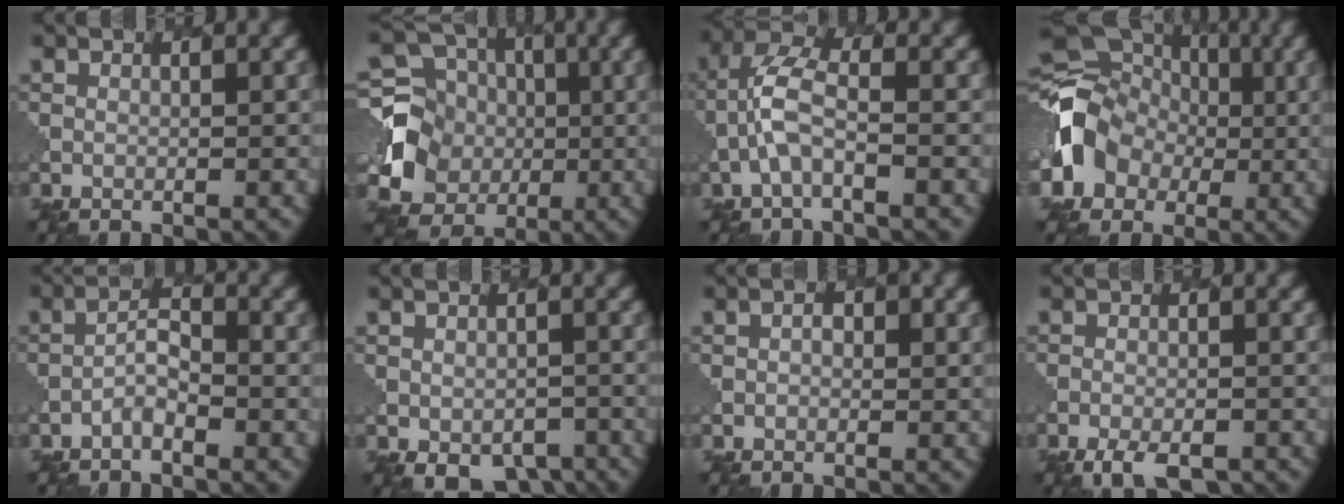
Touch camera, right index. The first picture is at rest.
{"total": 7.9, "force": [-0.4, 7.2, 3.2], "torque": [-0.071, -0.012, -0.013]}
{"total": 3.5, "force": [-1.2, 1.2, 3.0], "torque": [-0.071, 0.011, -0.031]}
{"total": 9.6, "force": [-1.1, 8.6, 4.2], "torque": [-0.066, -0.003, -0.050]}
{"total": 1.5, "force": [-1.2, 0.4, 0.9], "torque": [-0.020, 0.006, -0.026]}
{"total": 4.8, "force": [-2.5, 2.9, 2.8], "torque": [-0.033, -0.024, -0.022]}
{"total": 1.1, "force": [0.2, 0.9, 0.7], "torque": [0.000, 0.000, 0.004]}
{"total": 3.7, "force": [-2.7, 1.4, 2.1], "torque": [-0.039, -0.011, -0.043]}